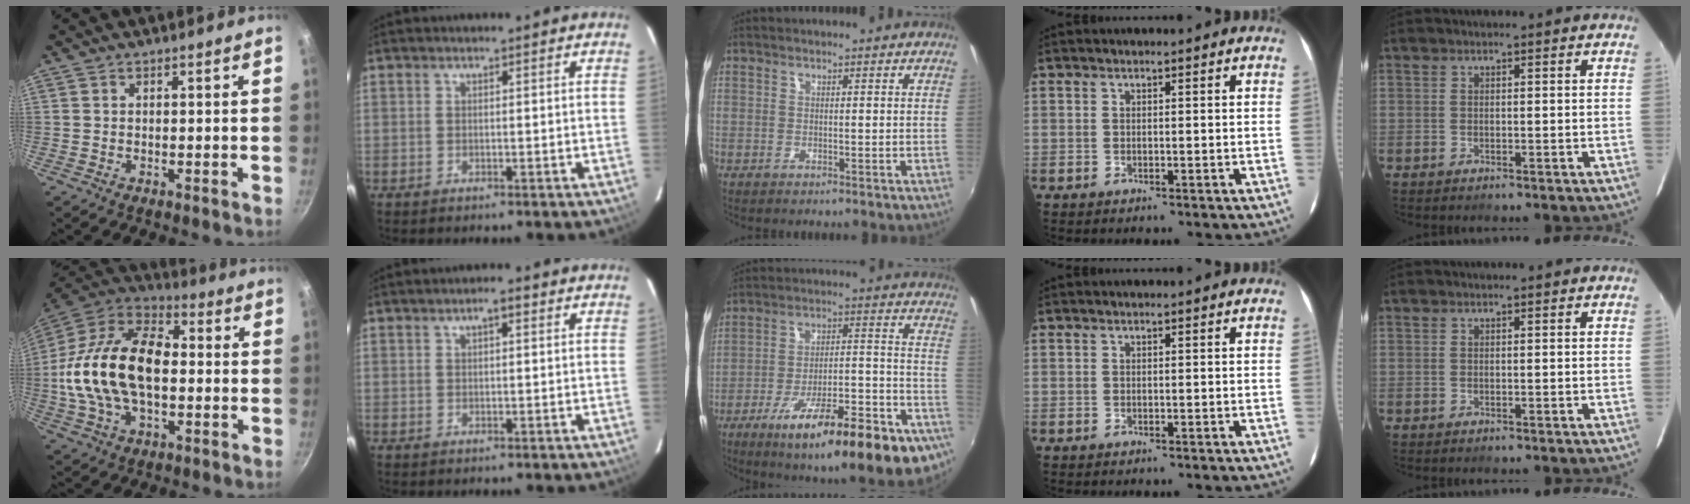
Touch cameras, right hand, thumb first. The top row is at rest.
{"thumb": {"total": 23.3, "force": [-1.0, 13.9, 18.7], "torque": [-0.339, 0.037, -0.029]}, "index": {"total": 2.0, "force": [0.9, 0.8, 1.7], "torque": [-0.029, 0.010, 0.014]}, "middle": {"total": 25.9, "force": [-17.2, 6.2, 18.3], "torque": [-0.263, -0.028, -0.245]}}